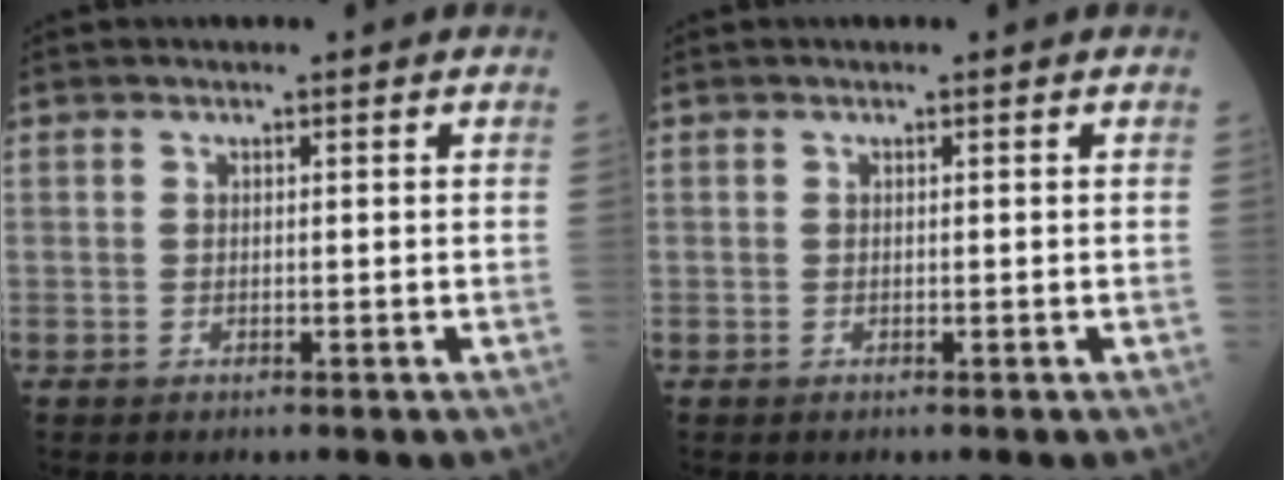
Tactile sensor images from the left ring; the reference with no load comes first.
{"total": 0.0}